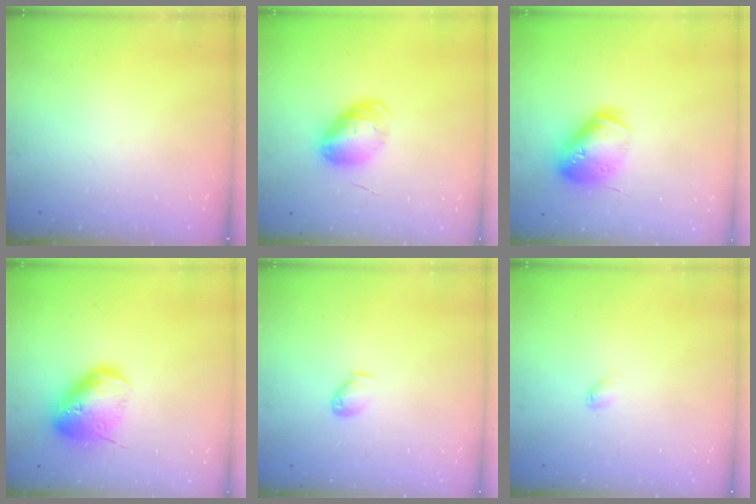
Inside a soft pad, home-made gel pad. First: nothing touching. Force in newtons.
{"total": 8.4, "press": 8.4, "slide": 0.5}
{"total": 16.6, "press": 16.5, "slide": 2.3}
{"total": 17.2, "press": 17.1, "slide": 2.4}
{"total": 3.6, "press": 3.5, "slide": 0.6}
{"total": 3.1, "press": 3.1, "slide": 0.5}